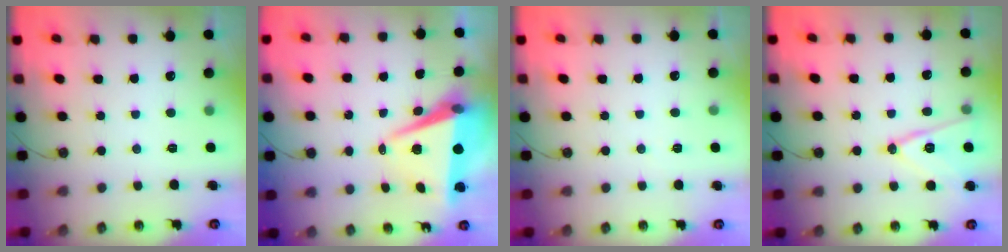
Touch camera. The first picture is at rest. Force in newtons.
{"total": 9.2, "press": 8.2, "slide": 4.2}
{"total": 4.8, "press": 2.1, "slide": 4.3}
{"total": 13.4, "press": 13.0, "slide": 3.4}